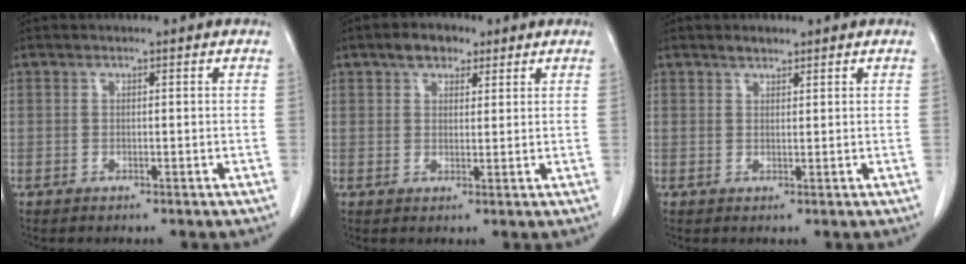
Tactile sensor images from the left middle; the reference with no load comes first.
{"total": 4.0, "force": [2.6, 2.4, 2.0], "torque": [-0.032, 0.013, 0.042]}
{"total": 1.4, "force": [1.2, 0.5, 0.5], "torque": [-0.011, 0.003, 0.022]}